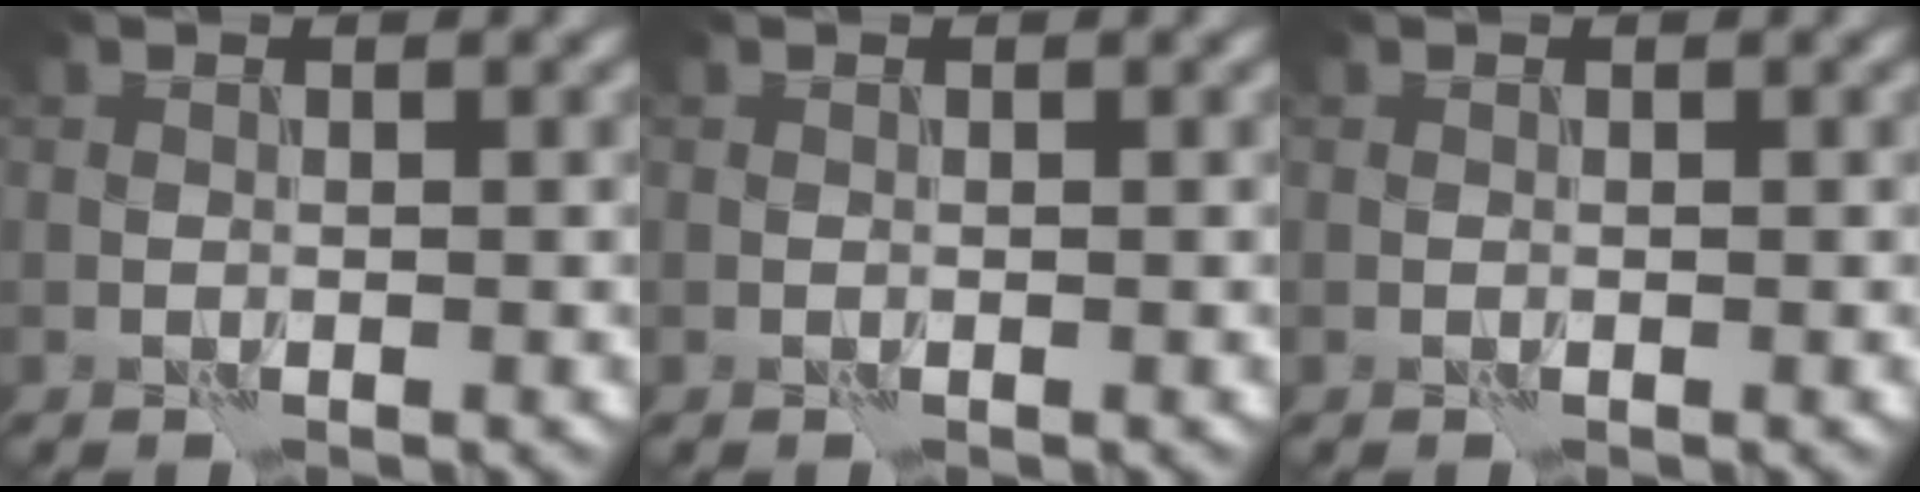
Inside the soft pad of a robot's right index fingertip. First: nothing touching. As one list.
[{"total": 0.0}, {"total": 0.0}]